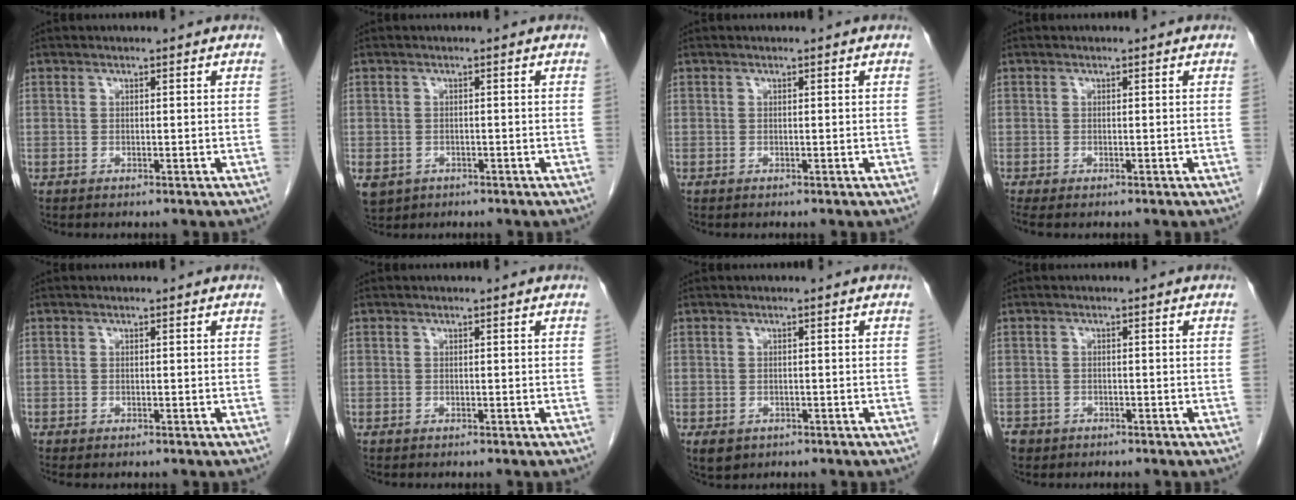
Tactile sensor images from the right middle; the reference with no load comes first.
{"total": 8.3, "force": [-3.6, 6.7, 3.1], "torque": [-0.095, -0.008, -0.047]}
{"total": 0.0}
{"total": 1.3, "force": [-1.1, 0.4, 0.7], "torque": [-0.006, -0.004, -0.015]}
{"total": 0.0}
{"total": 0.0}
{"total": 2.7, "force": [-1.5, 2.0, 1.1], "torque": [-0.016, -0.001, -0.015]}
{"total": 3.1, "force": [-2.1, 2.1, 0.7], "torque": [-0.014, 0.001, -0.036]}